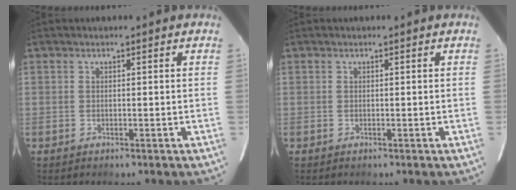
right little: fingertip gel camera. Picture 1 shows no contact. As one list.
[{"total": 0.0}]